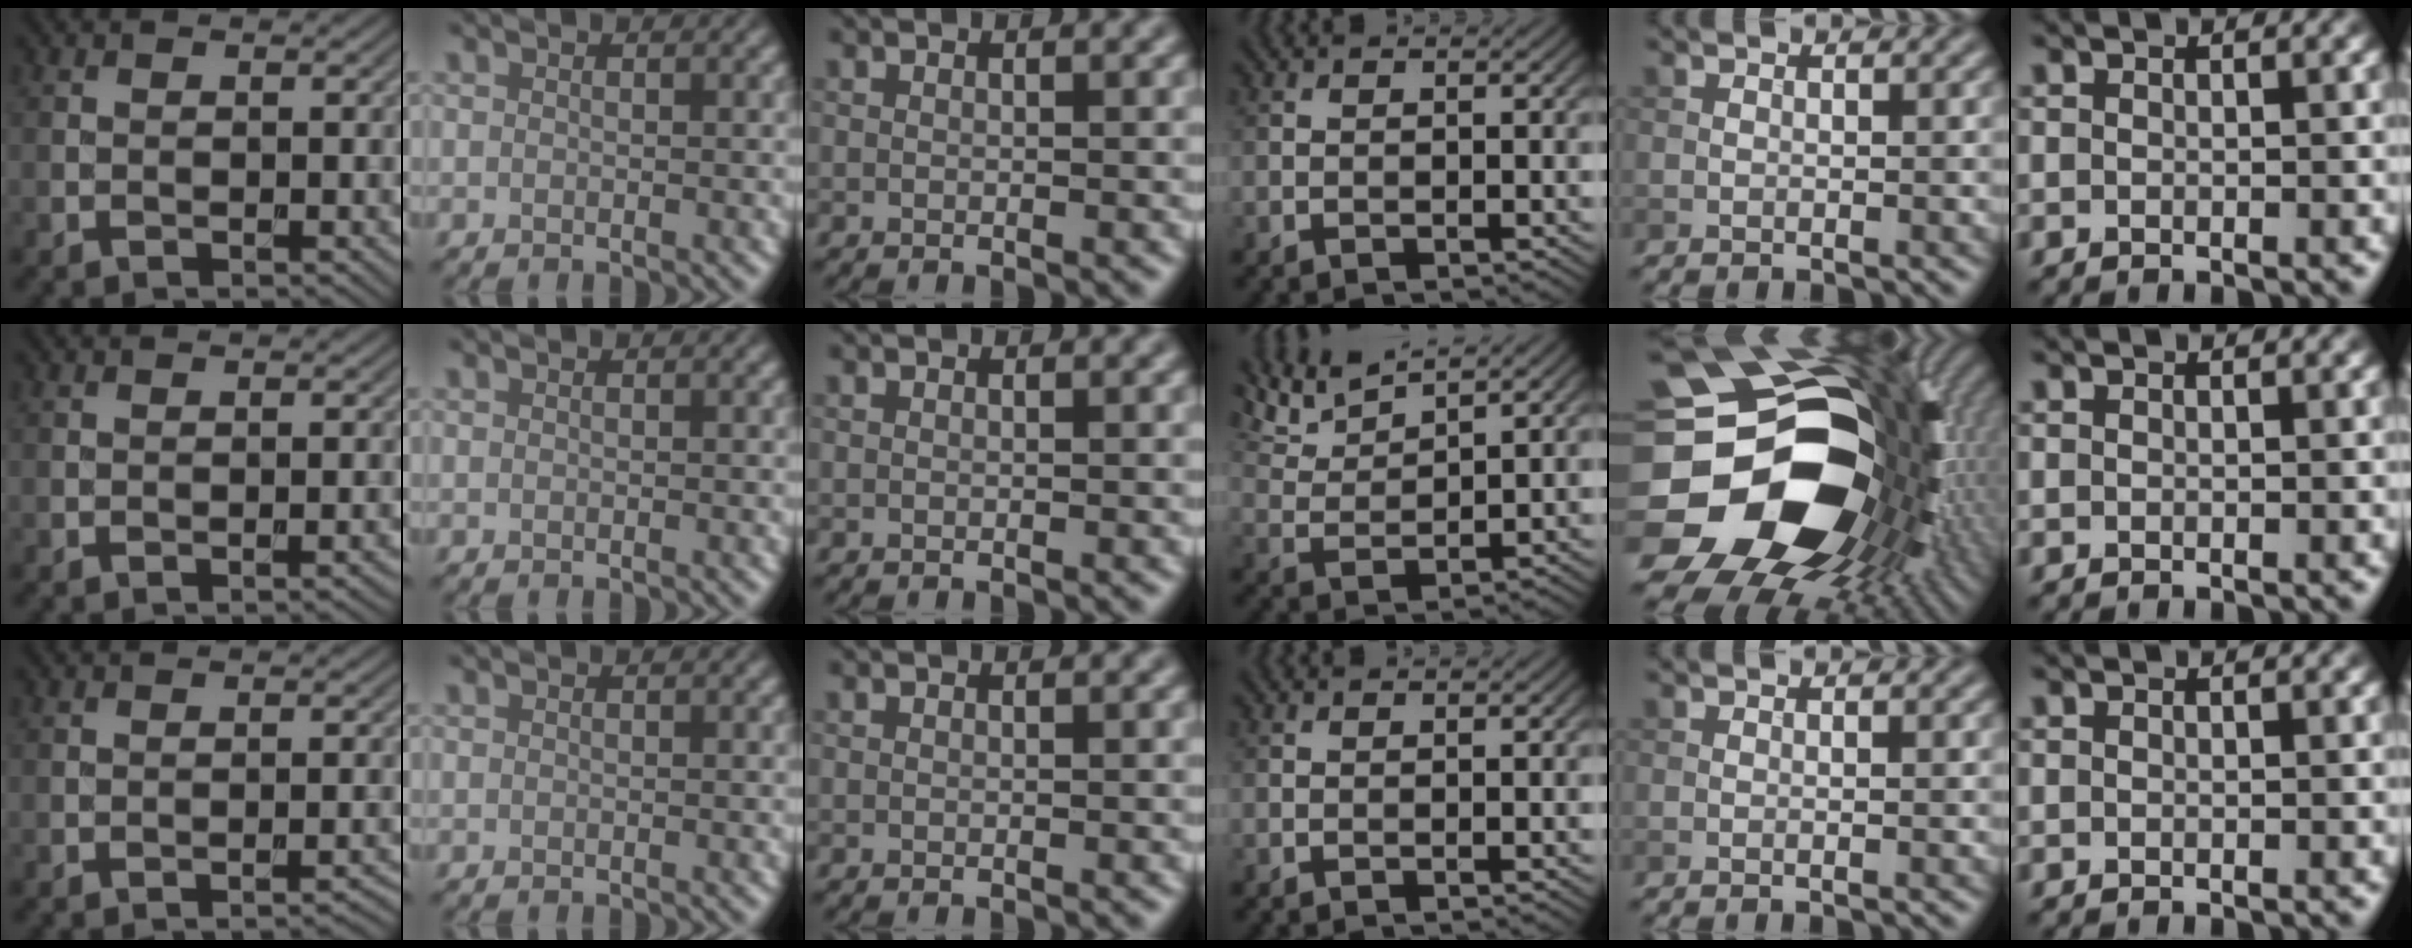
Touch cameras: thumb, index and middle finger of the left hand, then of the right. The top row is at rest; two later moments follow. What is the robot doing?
{"motion": "screw", "object": "dispenser bottle"}